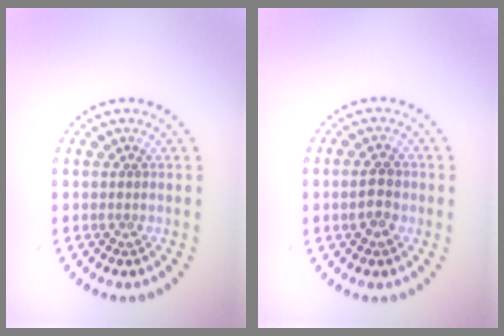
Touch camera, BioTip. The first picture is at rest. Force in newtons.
{"total": 2.2, "press": 2.2, "slide": 0.2}